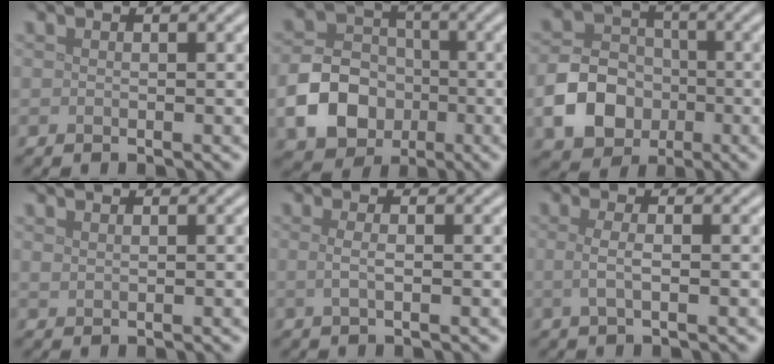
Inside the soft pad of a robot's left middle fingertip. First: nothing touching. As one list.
[{"total": 7.6, "force": [-2.4, 6.0, 3.9], "torque": [-0.073, -0.006, -0.048]}, {"total": 6.9, "force": [-2.2, 5.4, 3.5], "torque": [-0.067, -0.002, -0.047]}, {"total": 0.5, "force": [0.4, 0.2, 0.2], "torque": [-0.008, -0.001, 0.011]}, {"total": 1.4, "force": [-0.1, 0.5, 1.4], "torque": [-0.027, 0.000, -0.006]}, {"total": 2.0, "force": [-0.1, 0.7, 1.9], "torque": [-0.038, 0.000, -0.005]}]